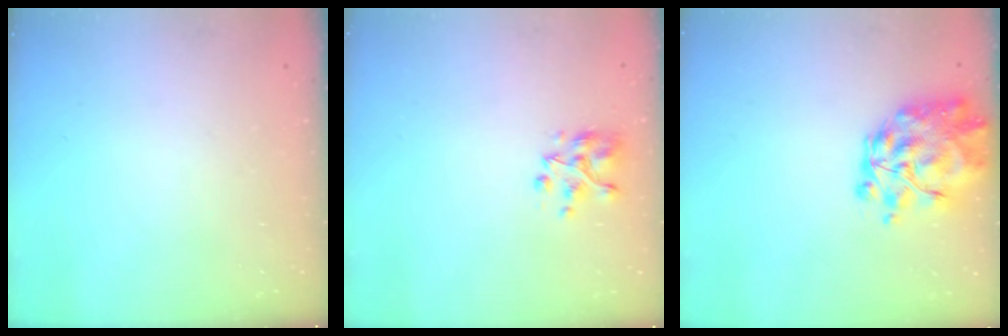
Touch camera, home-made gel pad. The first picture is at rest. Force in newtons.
{"total": 5.1, "press": 5.0, "slide": 0.6}
{"total": 10.1, "press": 9.6, "slide": 3.1}